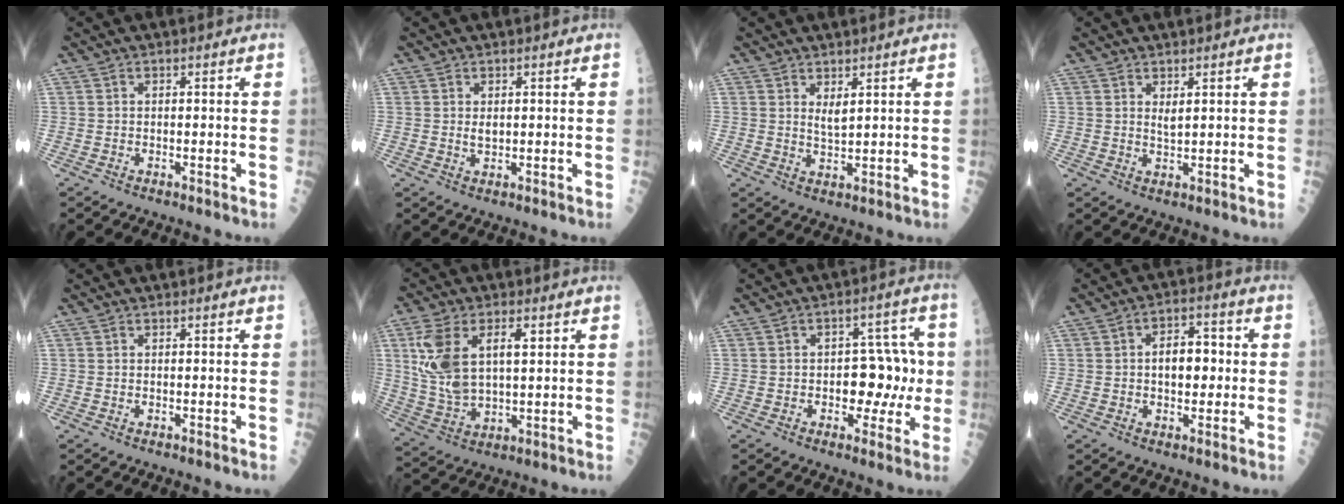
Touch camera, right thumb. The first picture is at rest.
{"total": 1.5, "force": [0.4, 0.9, 1.2], "torque": [-0.017, -0.004, 0.009]}
{"total": 2.4, "force": [1.4, 0.6, 1.9], "torque": [-0.033, -0.016, 0.028]}
{"total": 1.2, "force": [0.6, 0.4, 0.9], "torque": [-0.015, -0.007, 0.012]}
{"total": 0.0}
{"total": 13.9, "force": [3.9, 7.4, 11.1], "torque": [-0.228, -0.005, 0.085]}
{"total": 9.3, "force": [-0.8, 5.9, 7.2], "torque": [-0.044, 0.031, -0.010]}
{"total": 7.7, "force": [0.3, 4.6, 6.1], "torque": [-0.069, 0.015, 0.001]}